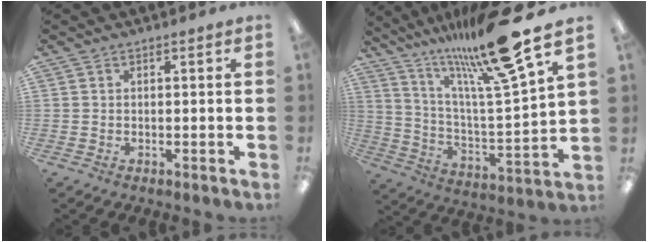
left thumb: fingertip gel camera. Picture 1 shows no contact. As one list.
[{"total": 23.8, "force": [18.8, 2.4, 14.5], "torque": [-0.250, -0.112, 0.295]}]